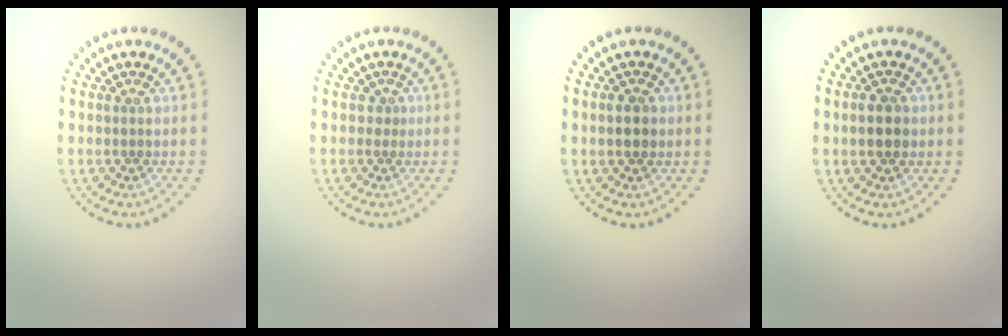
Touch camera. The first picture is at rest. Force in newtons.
{"total": 0.6, "press": 0.2, "slide": 0.6}
{"total": 2.3, "press": 2.3, "slide": 0.1}
{"total": 2.4, "press": 2.4, "slide": 0.2}